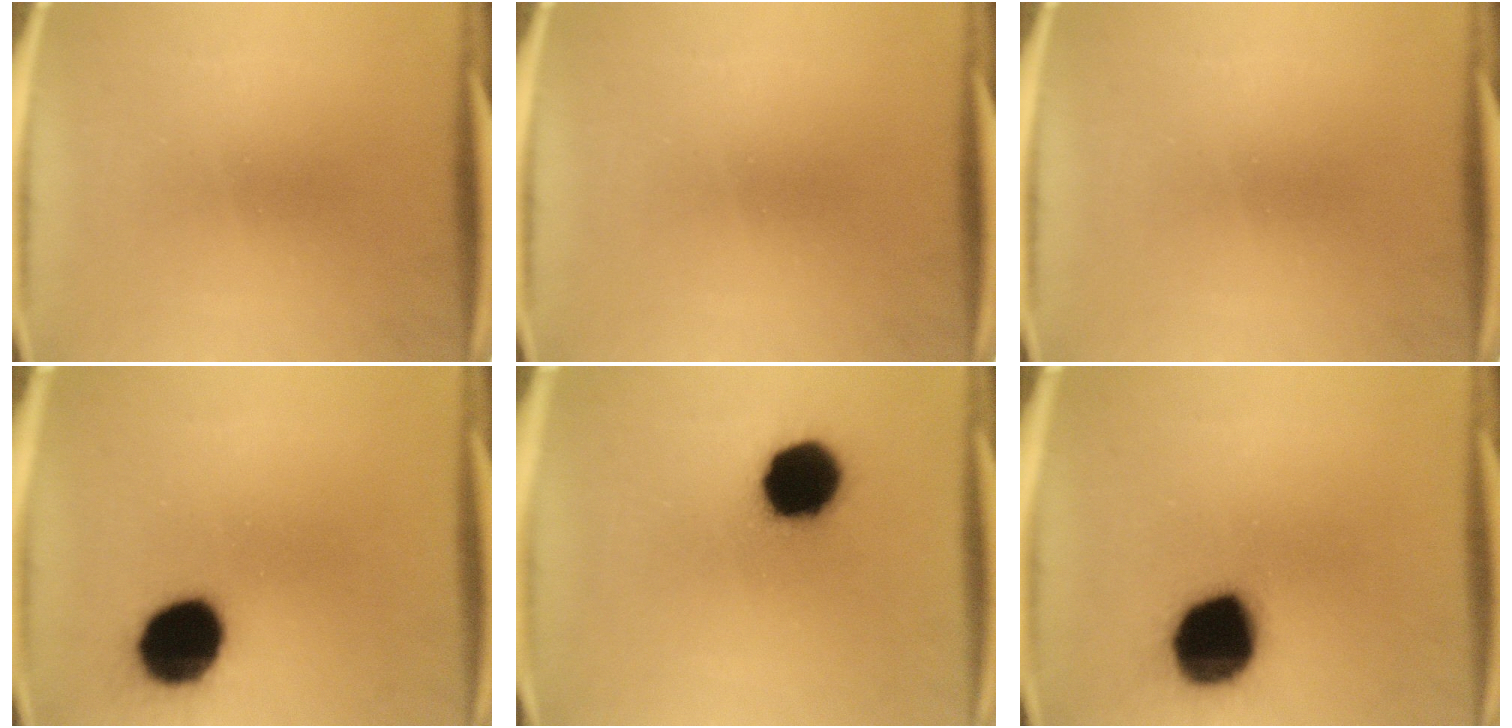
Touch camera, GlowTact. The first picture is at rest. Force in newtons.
{"total": 0.0}
{"total": 0.0}
{"total": 15.7}
{"total": 16.2}
{"total": 19.5}